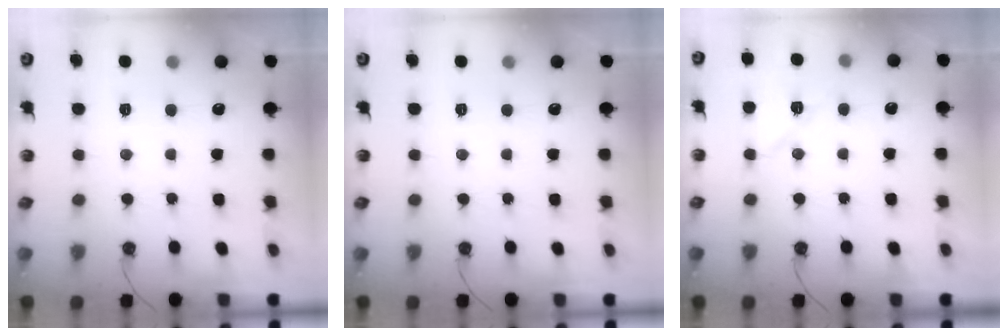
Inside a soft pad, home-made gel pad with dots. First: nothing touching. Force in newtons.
{"total": 0.0}
{"total": 8.6, "press": 8.4, "slide": 1.6}